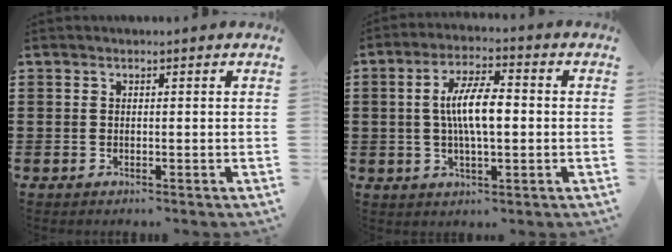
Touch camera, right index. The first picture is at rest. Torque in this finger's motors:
{"motor_torque": [1.08, 1.06, 0.60, 0.19]}